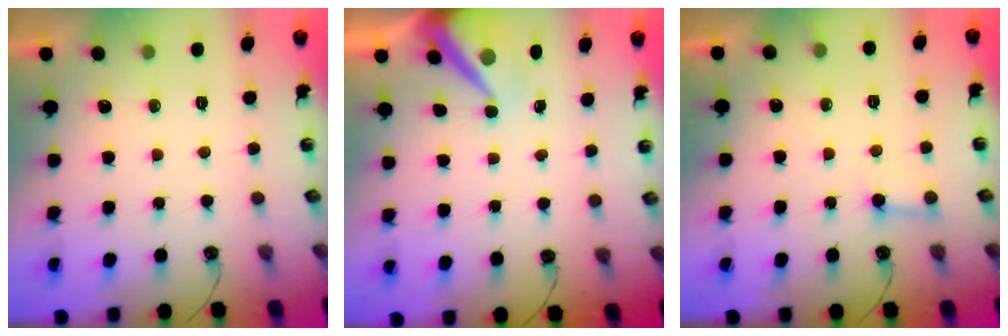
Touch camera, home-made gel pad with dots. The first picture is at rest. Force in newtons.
{"total": 8.5, "press": 8.5, "slide": 0.8}
{"total": 7.5, "press": 7.4, "slide": 0.5}